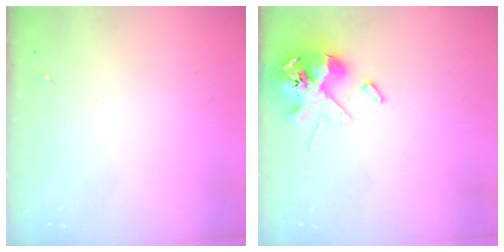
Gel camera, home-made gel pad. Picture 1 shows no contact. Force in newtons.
{"total": 14.1, "press": 13.9, "slide": 2.5}